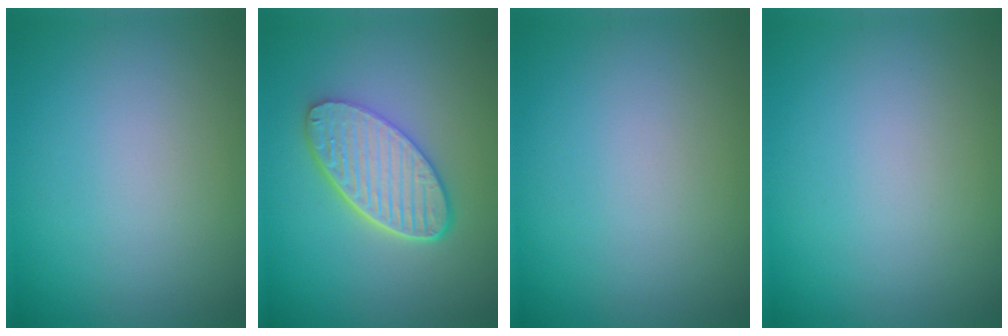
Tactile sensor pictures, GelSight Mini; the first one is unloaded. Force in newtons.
{"total": 5.7, "press": 4.4, "slide": 3.6}
{"total": 0.0}
{"total": 0.0}